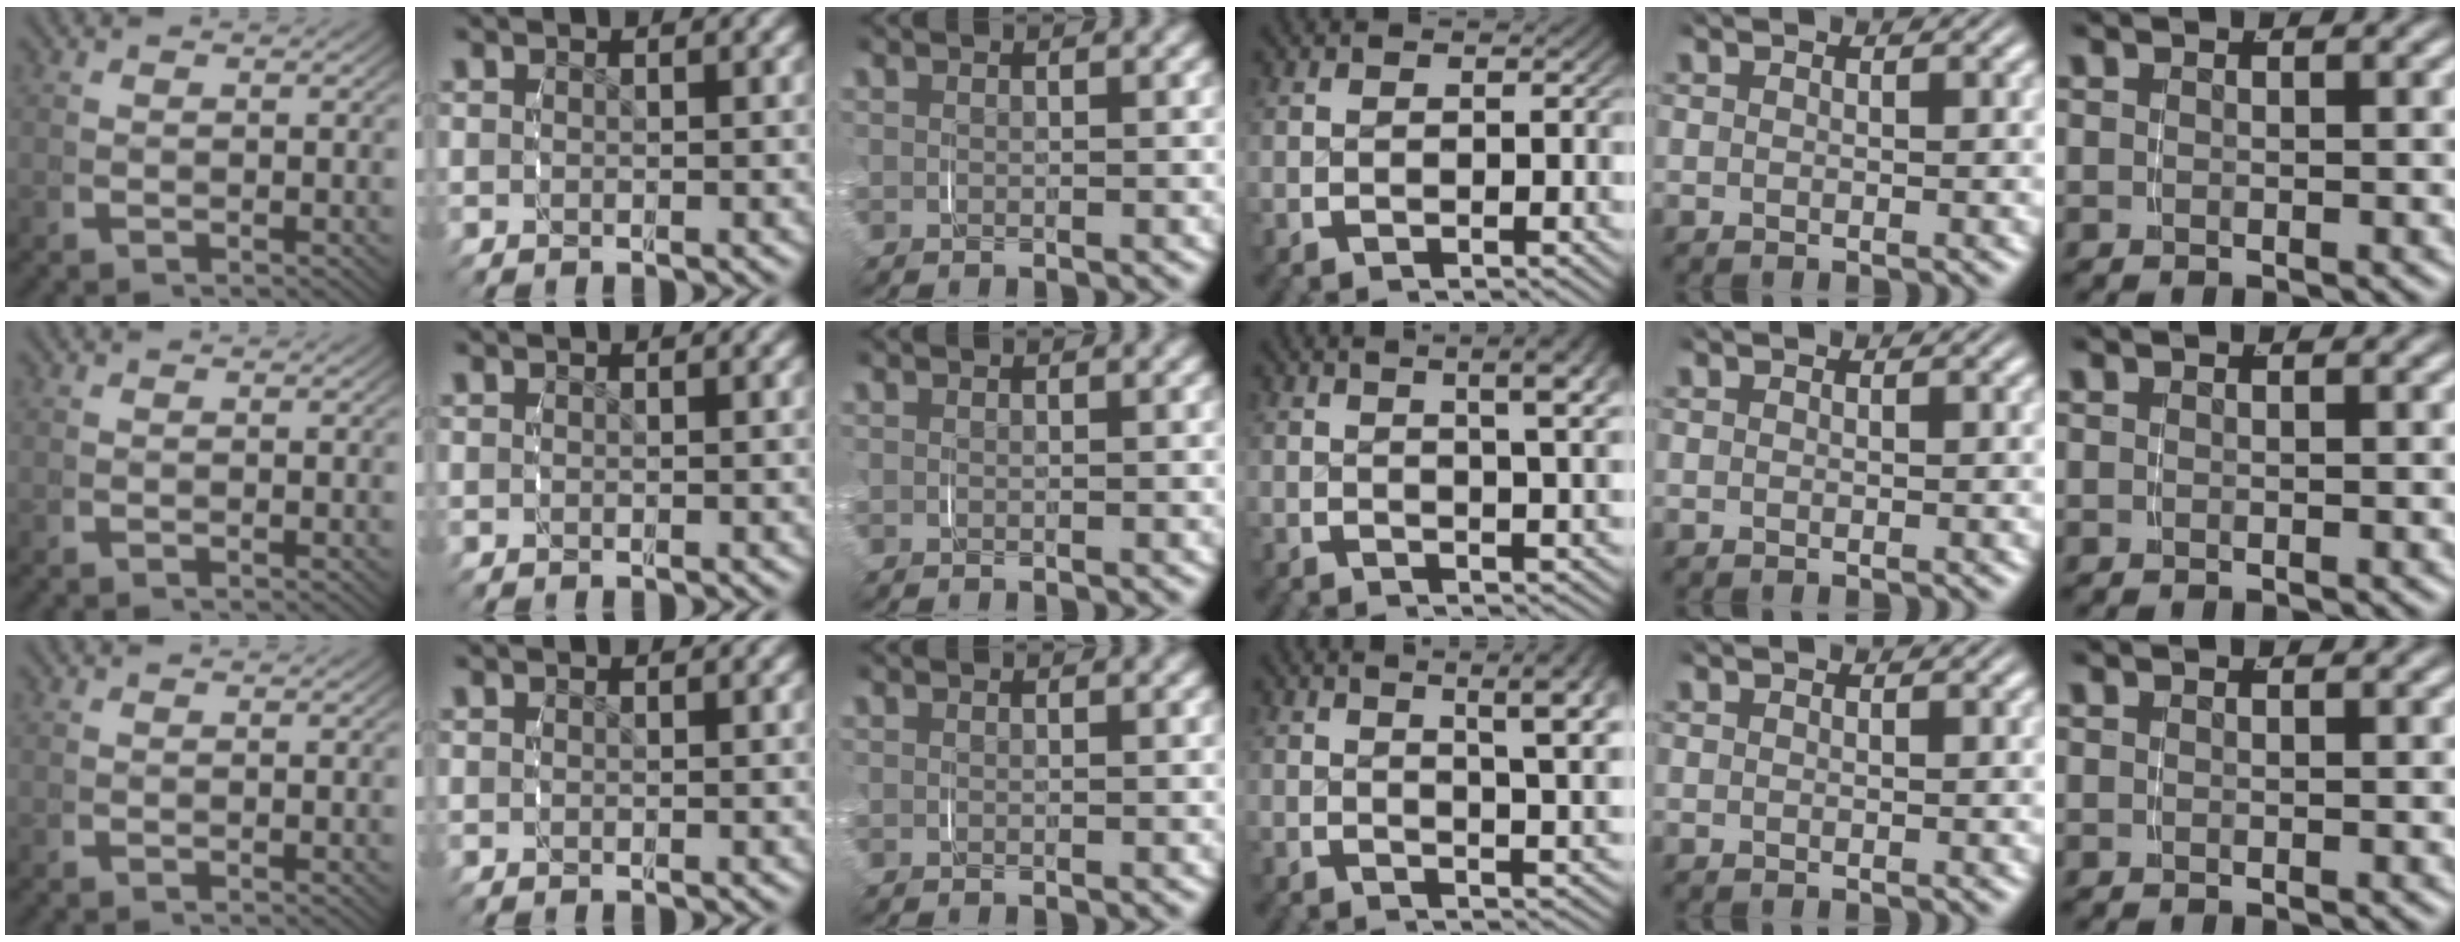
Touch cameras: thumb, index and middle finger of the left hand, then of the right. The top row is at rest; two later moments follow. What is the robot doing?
{"motion": "grasp_and_lifting", "object": "measuring cup"}